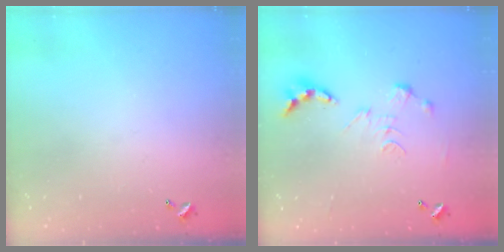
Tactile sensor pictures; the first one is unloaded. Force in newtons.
{"total": 0.0}